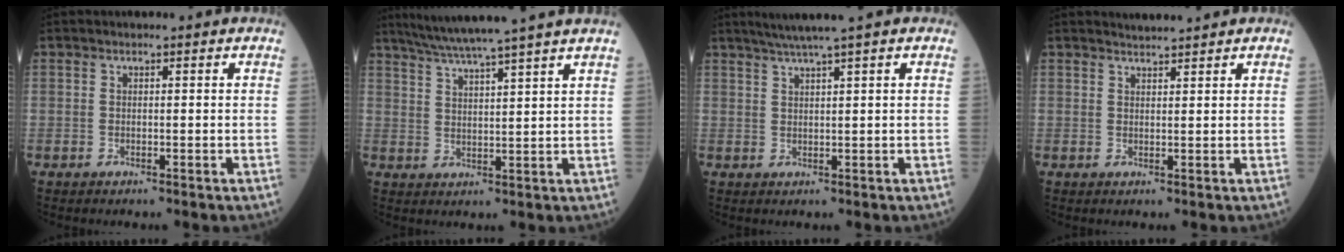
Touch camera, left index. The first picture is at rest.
{"total": 12.1, "force": [10.4, -2.0, 6.0], "torque": [-0.103, 0.006, 0.152]}
{"total": 4.4, "force": [3.3, -0.9, 2.9], "torque": [-0.052, 0.012, 0.060]}
{"total": 1.9, "force": [1.9, -0.3, 0.3], "torque": [-0.005, 0.011, 0.037]}